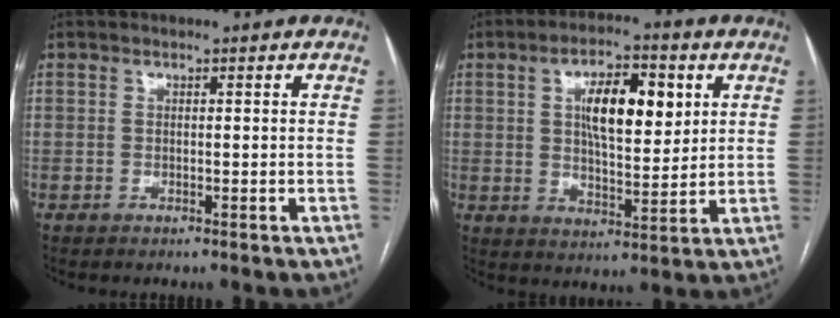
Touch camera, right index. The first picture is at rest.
{"total": 10.7, "force": [3.2, 3.9, 9.4], "torque": [-0.159, 0.012, 0.056]}